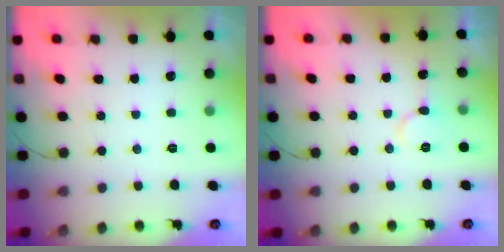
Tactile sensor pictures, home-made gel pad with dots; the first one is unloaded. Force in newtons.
{"total": 6.8, "press": 6.8, "slide": 0.7}